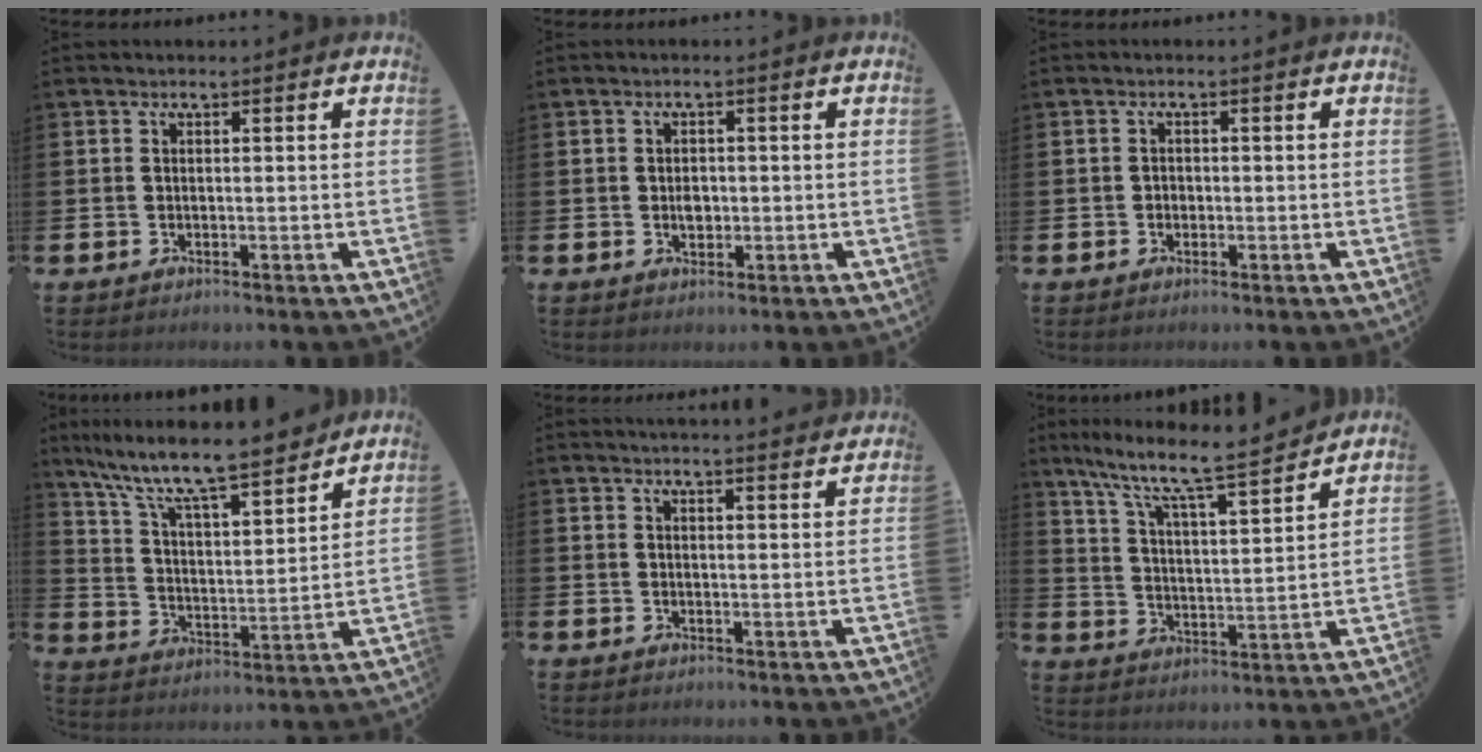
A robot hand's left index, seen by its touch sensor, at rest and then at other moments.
{"total": 2.0, "force": [0.0, 1.5, 1.4], "torque": [-0.003, -0.003, -0.007]}
{"total": 1.0, "force": [-0.3, 0.9, 0.3], "torque": [0.000, 0.004, -0.009]}
{"total": 10.0, "force": [9.0, 1.3, 4.2], "torque": [-0.109, -0.067, 0.150]}
{"total": 2.9, "force": [2.9, -0.3, -0.1], "torque": [-0.001, -0.017, 0.052]}
{"total": 8.6, "force": [7.8, 0.4, 3.7], "torque": [-0.098, -0.062, 0.126]}